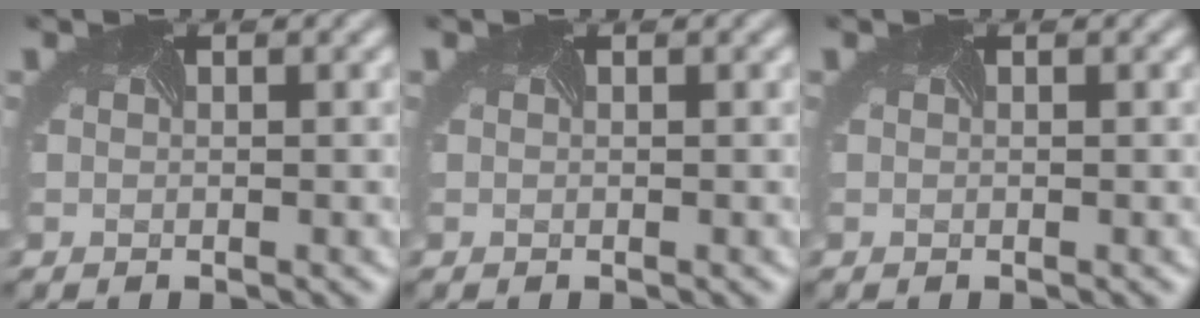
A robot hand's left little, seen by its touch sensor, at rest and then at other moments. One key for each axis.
{"total": 0.0}
{"total": 0.0}